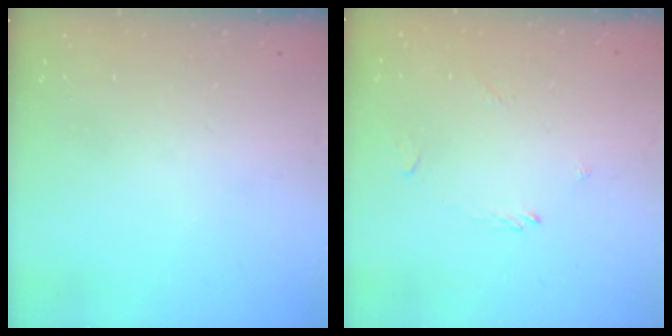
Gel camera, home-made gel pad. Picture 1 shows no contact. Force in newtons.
{"total": 1.4, "press": 1.3, "slide": 0.4}